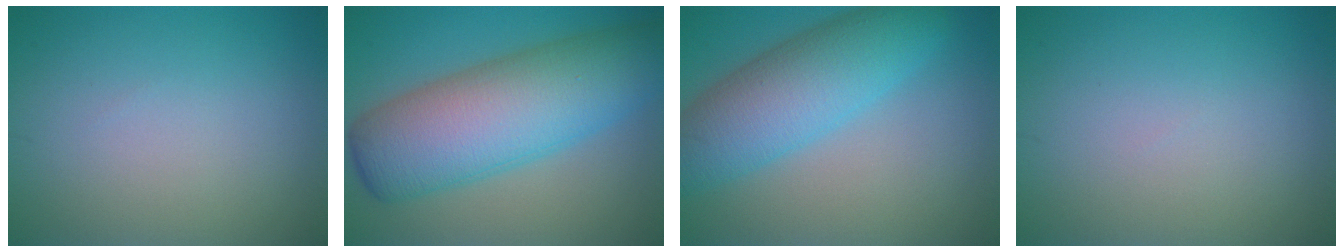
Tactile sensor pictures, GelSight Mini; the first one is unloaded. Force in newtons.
{"total": 11.5, "press": 11.5, "slide": 0.2}
{"total": 7.8, "press": 7.8, "slide": 0.2}
{"total": 0.0}